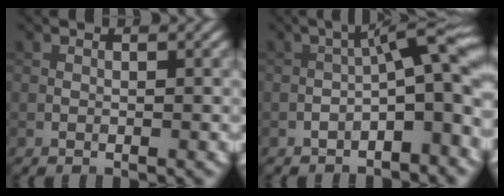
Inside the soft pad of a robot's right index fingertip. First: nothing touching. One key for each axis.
{"total": 6.6, "fx": -2.0, "fy": 2.0, "fz": 6.0, "tx": -0.071, "ty": 0.025, "tz": -0.040}